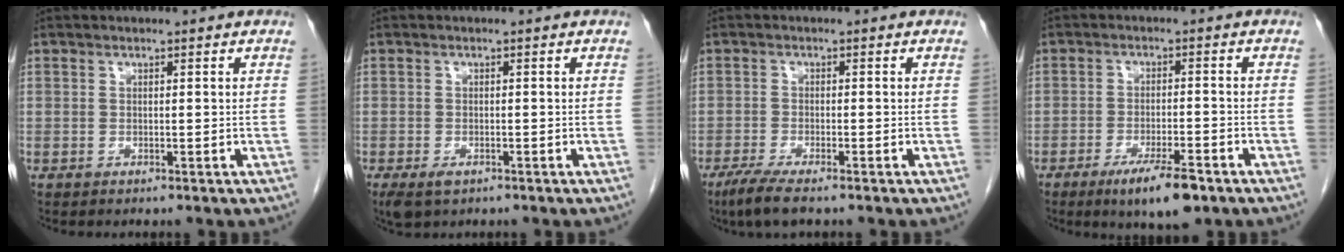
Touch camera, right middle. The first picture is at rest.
{"total": 3.4, "force": [-1.9, 1.7, 2.2], "torque": [-0.044, -0.007, -0.025]}
{"total": 4.8, "force": [-3.4, 0.5, 3.3], "torque": [-0.067, -0.015, -0.060]}
{"total": 7.8, "force": [-4.9, 1.4, 5.9], "torque": [-0.102, -0.014, -0.076]}